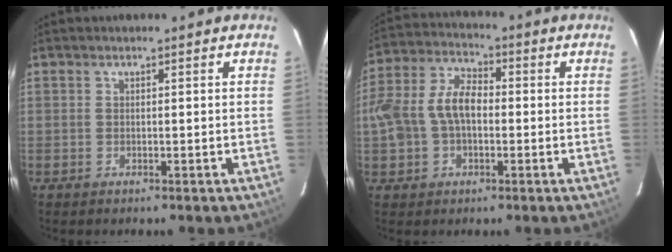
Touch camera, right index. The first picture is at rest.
{"total": 10.8, "force": [-1.0, 6.9, 8.3], "torque": [-0.178, 0.023, -0.018]}